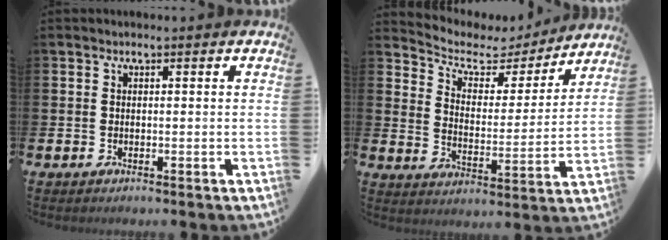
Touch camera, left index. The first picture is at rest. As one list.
[{"total": 5.4, "force": [4.5, 2.6, 1.5], "torque": [-0.049, -0.038, 0.069]}]